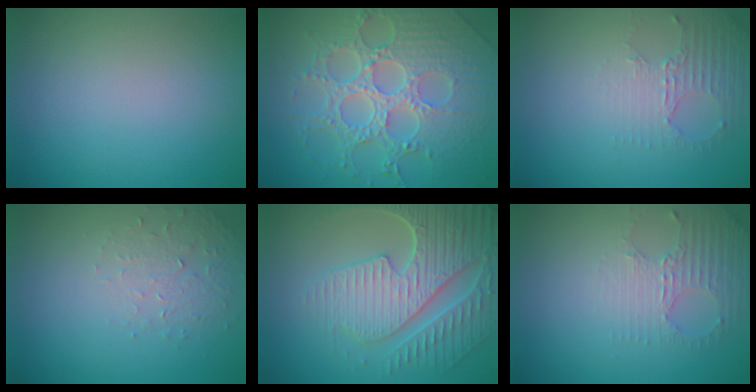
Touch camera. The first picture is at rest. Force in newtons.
{"total": 8.2, "press": 6.0, "slide": 5.6}
{"total": 2.5, "press": 1.7, "slide": 1.8}
{"total": 1.6, "press": 0.9, "slide": 1.3}
{"total": 7.3, "press": 5.8, "slide": 4.5}
{"total": 2.6, "press": 1.9, "slide": 1.9}